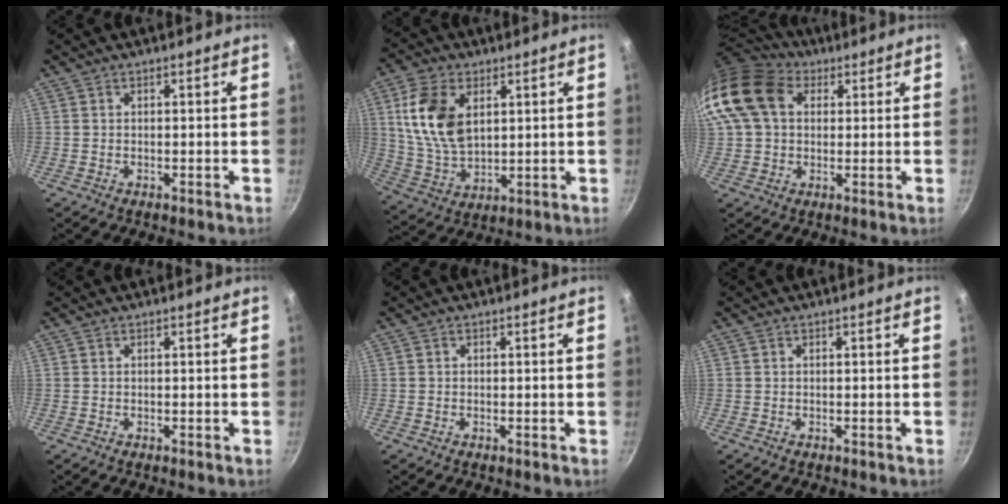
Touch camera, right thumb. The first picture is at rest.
{"total": 13.8, "force": [3.9, 8.6, 10.0], "torque": [-0.177, -0.020, 0.086]}
{"total": 16.0, "force": [4.3, 12.0, 9.7], "torque": [-0.193, 0.027, 0.063]}
{"total": 0.0}
{"total": 0.0}
{"total": 0.0}